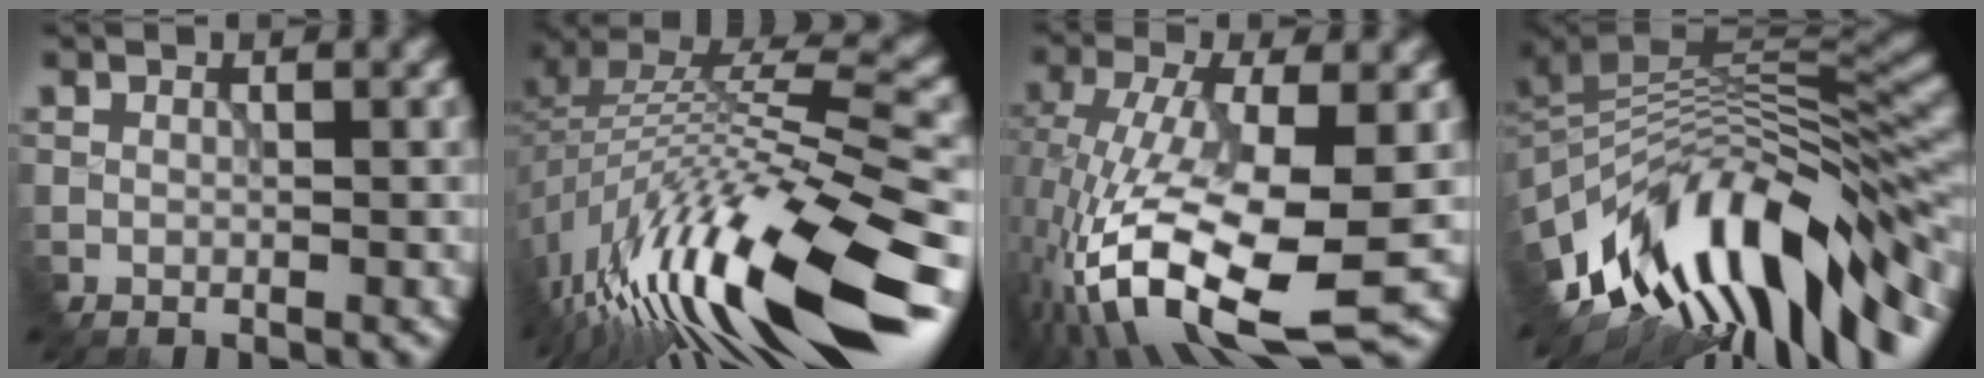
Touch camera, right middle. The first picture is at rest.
{"total": 15.4, "force": [-7.7, 4.1, 12.6], "torque": [-0.230, 0.019, -0.140]}
{"total": 12.6, "force": [-4.1, 4.6, 11.1], "torque": [-0.223, -0.020, -0.072]}
{"total": 14.6, "force": [-6.0, 6.0, 11.9], "torque": [-0.210, 0.014, -0.102]}